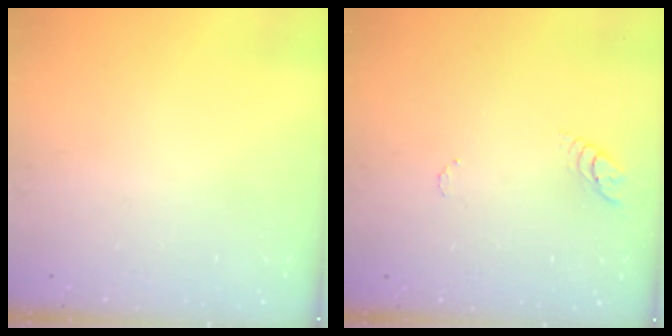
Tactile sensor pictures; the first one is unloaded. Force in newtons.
{"total": 3.9, "press": 3.9, "slide": 0.4}